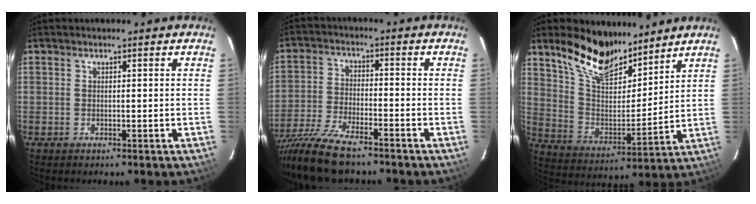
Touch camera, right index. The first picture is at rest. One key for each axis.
{"total": 14.4, "fx": -11.9, "fy": 3.2, "fz": 7.5, "tx": -0.171, "ty": -0.039, "tz": -0.218}
{"total": 15.1, "fx": 11.8, "fy": 5.9, "fz": 7.4, "tx": -0.149, "ty": 0.008, "tz": 0.222}